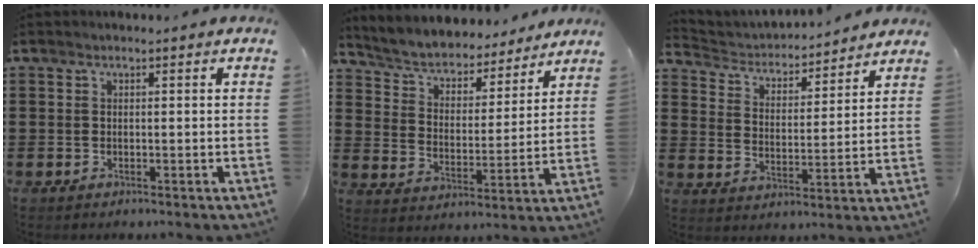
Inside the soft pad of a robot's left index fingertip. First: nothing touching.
{"total": 4.7, "force": [4.5, 1.0, 0.8], "torque": [-0.043, -0.036, 0.071]}
{"total": 3.2, "force": [3.2, 0.7, 0.1], "torque": [-0.024, -0.028, 0.047]}